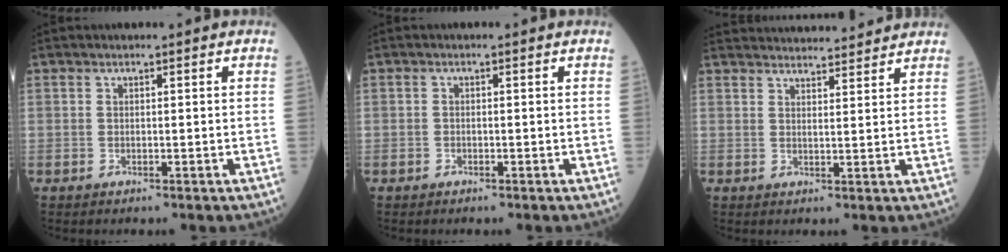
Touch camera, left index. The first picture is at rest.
{"total": 0.0}
{"total": 14.9, "force": [14.4, 2.0, 3.4], "torque": [-0.049, 0.034, 0.202]}